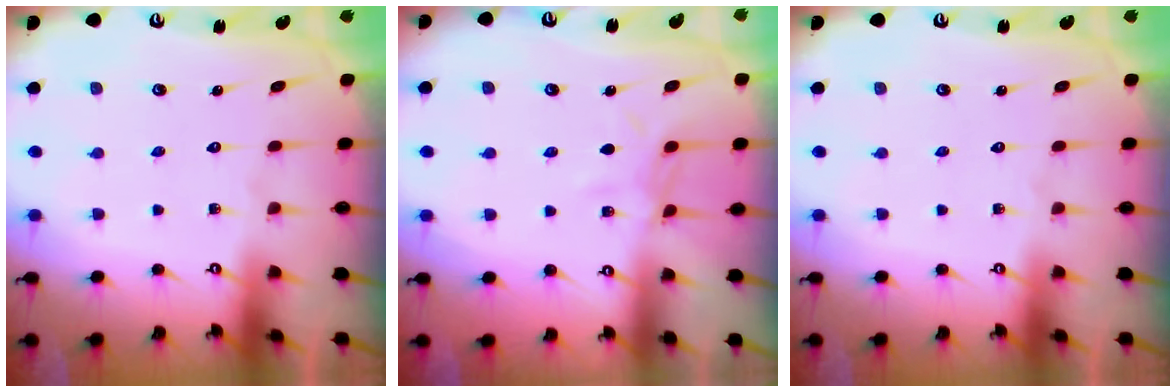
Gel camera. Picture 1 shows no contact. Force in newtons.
{"total": 5.9, "press": 5.9, "slide": 0.7}
{"total": 0.0}